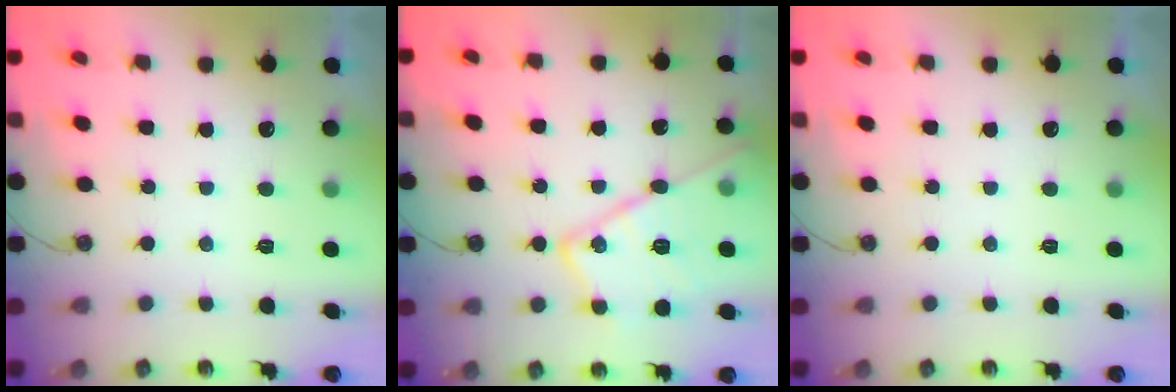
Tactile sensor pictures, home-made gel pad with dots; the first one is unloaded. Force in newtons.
{"total": 19.7, "press": 19.6, "slide": 2.0}
{"total": 0.0}